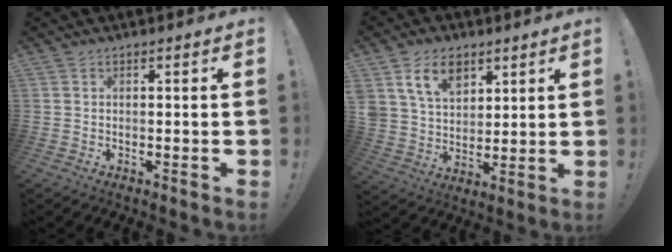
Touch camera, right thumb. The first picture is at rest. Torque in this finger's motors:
{"motor_torque": [1.14, 1.52, 0.44, -0.26, 0.06]}